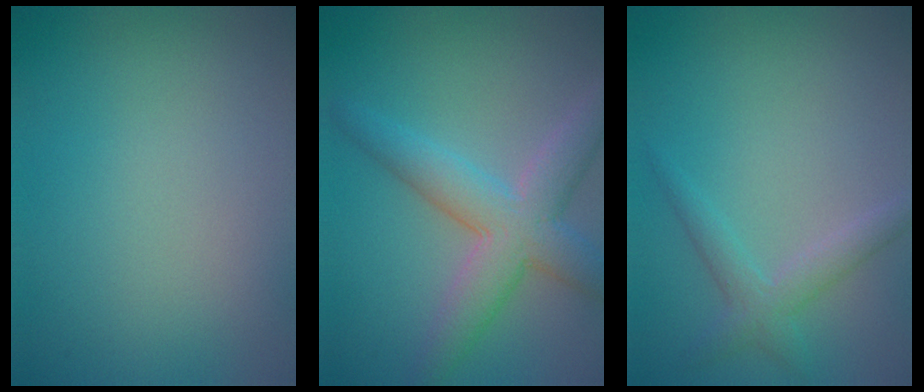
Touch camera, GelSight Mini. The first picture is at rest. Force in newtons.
{"total": 5.9, "press": 5.9, "slide": 0.2}
{"total": 2.4, "press": 2.4, "slide": 0.2}